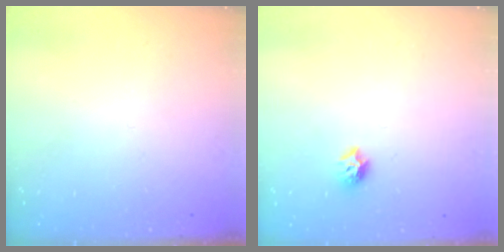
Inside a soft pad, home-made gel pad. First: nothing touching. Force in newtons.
{"total": 6.4, "press": 6.4, "slide": 0.8}